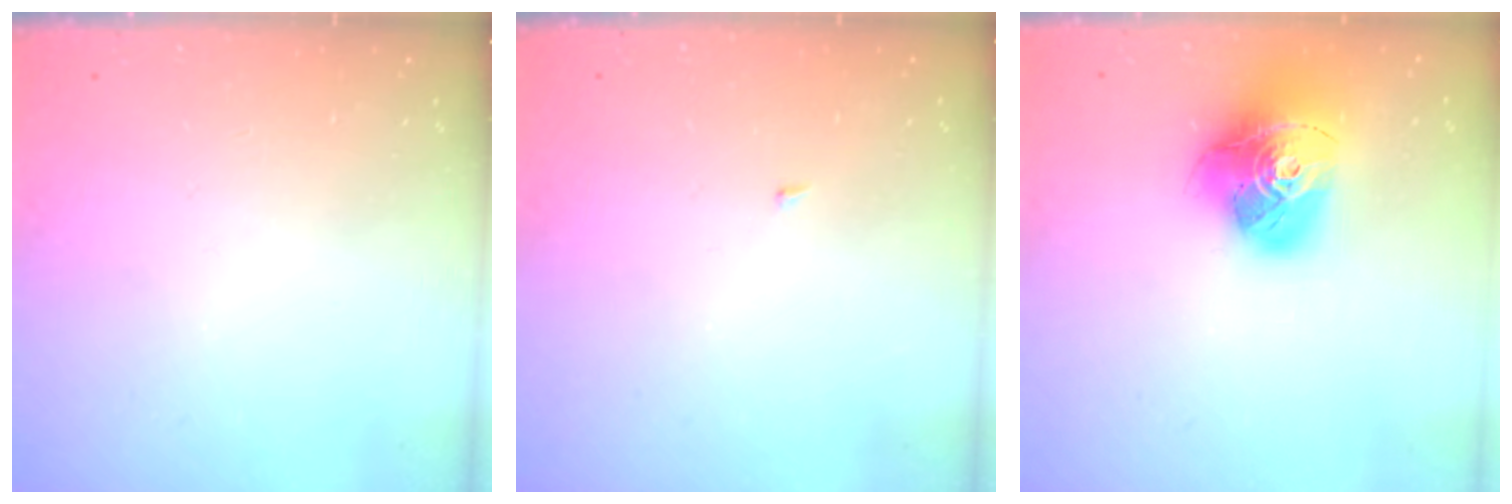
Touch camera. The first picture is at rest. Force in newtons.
{"total": 1.4, "press": 1.3, "slide": 0.1}
{"total": 18.0, "press": 17.9, "slide": 1.9}